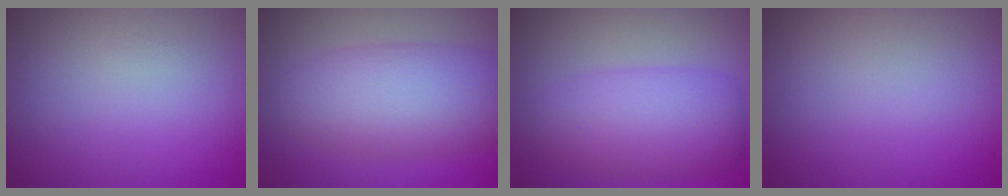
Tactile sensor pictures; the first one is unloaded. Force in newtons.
{"total": 6.6, "press": 6.6, "slide": 0.2}
{"total": 5.8, "press": 5.8, "slide": 0.1}
{"total": 0.0}